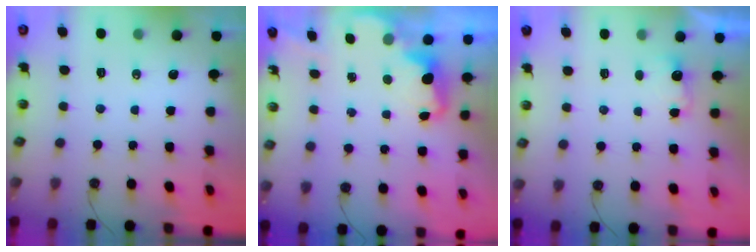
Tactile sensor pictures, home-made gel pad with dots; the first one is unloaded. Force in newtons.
{"total": 2.4, "press": 2.3, "slide": 0.6}
{"total": 2.4, "press": 2.3, "slide": 0.8}